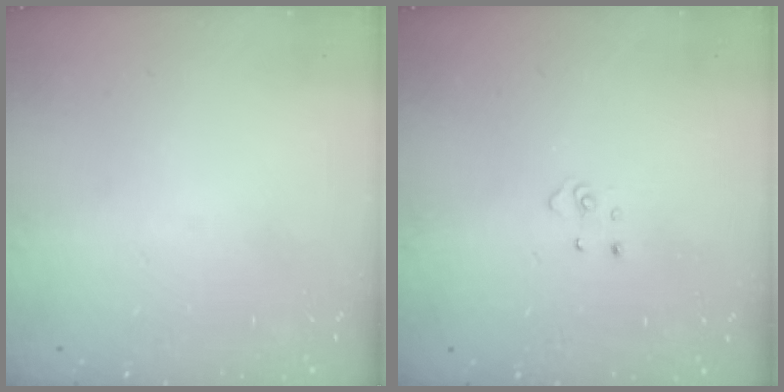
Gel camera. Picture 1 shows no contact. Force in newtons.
{"total": 3.2, "press": 3.2, "slide": 0.2}